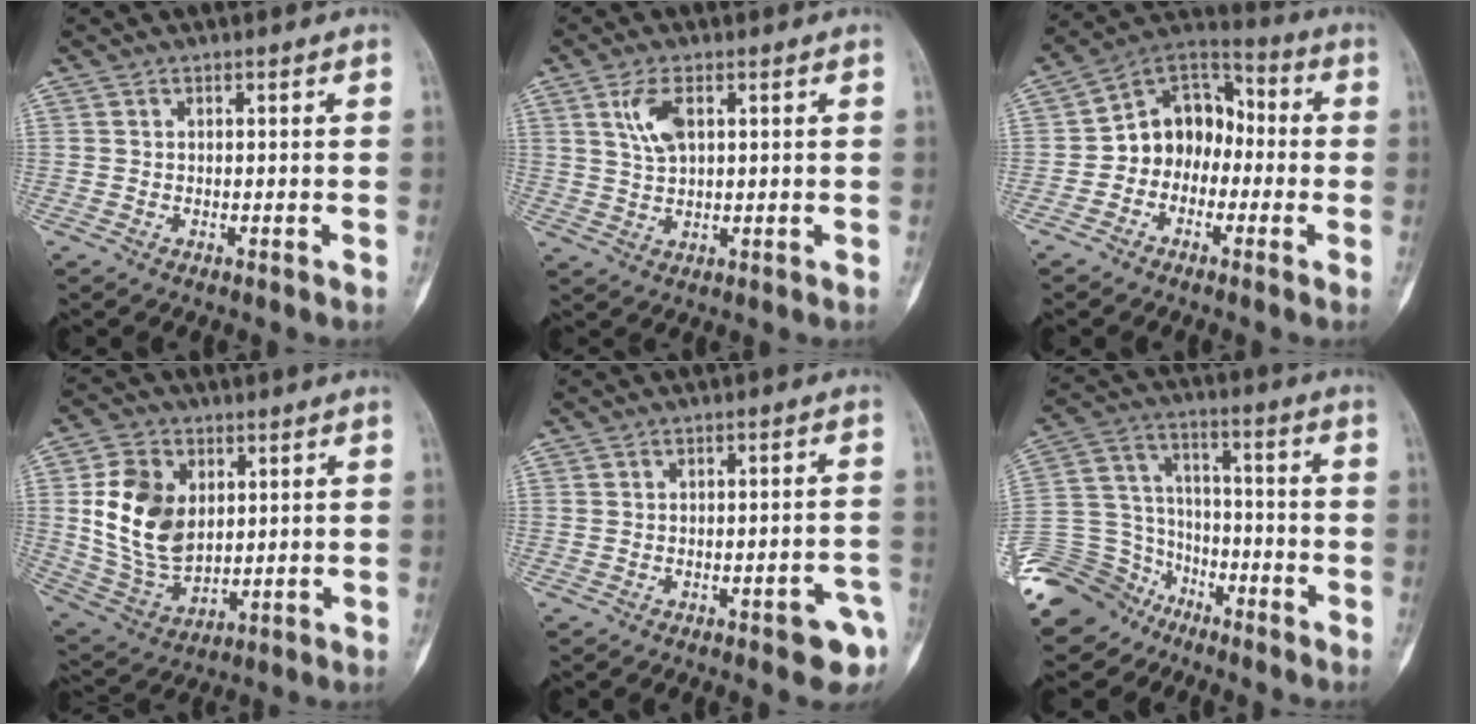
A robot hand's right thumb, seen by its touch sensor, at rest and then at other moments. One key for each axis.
{"total": 5.6, "fx": 2.1, "fy": 2.5, "fz": 4.6, "tx": -0.093, "ty": -0.004, "tz": 0.046}
{"total": 11.6, "fx": -1.9, "fy": 9.3, "fz": 6.7, "tx": -0.067, "ty": 0.054, "tz": -0.051}
{"total": 15.0, "fx": 2.9, "fy": 10.5, "fz": 10.3, "tx": -0.167, "ty": -0.013, "tz": 0.068}
{"total": 6.2, "fx": -3.1, "fy": 1.9, "fz": 5.0, "tx": -0.050, "ty": 0.024, "tz": -0.033}
{"total": 17.4, "fx": -12.8, "fy": 11.4, "fz": 3.2, "tx": -0.059, "ty": 0.093, "tz": -0.233}